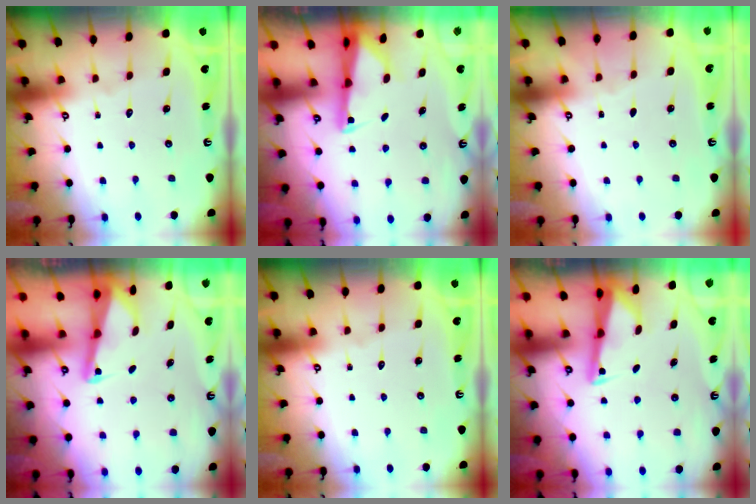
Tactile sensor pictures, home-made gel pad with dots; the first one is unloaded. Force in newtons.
{"total": 2.6, "press": 2.6, "slide": 0.5}
{"total": 2.5, "press": 2.5, "slide": 0.3}
{"total": 2.1, "press": 2.1, "slide": 0.3}
{"total": 0.0}
{"total": 2.7, "press": 2.7, "slide": 0.2}